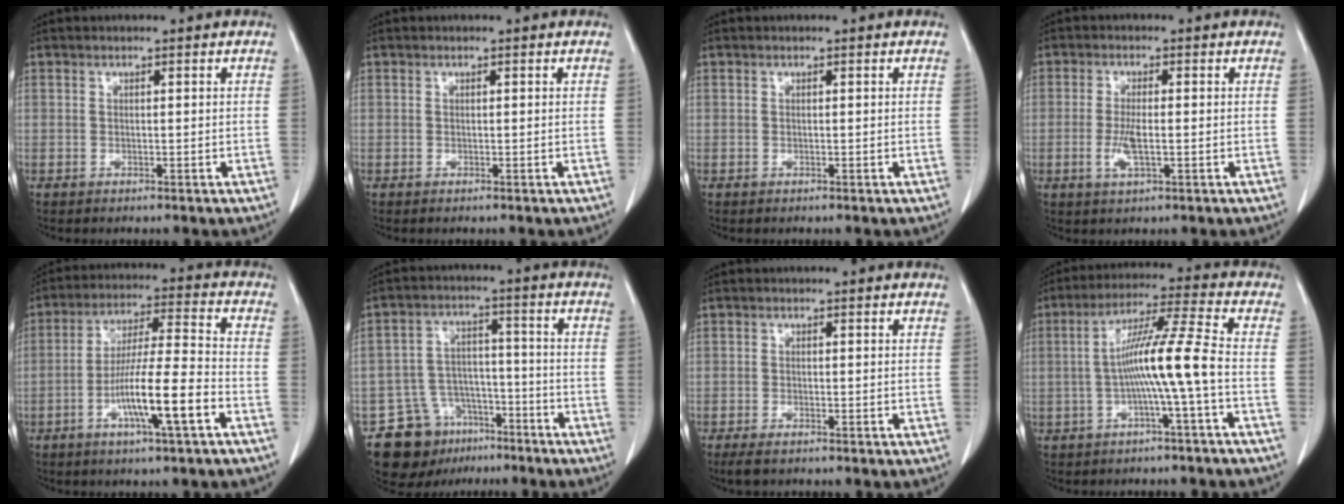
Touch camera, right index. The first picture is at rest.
{"total": 0.0}
{"total": 0.0}
{"total": 4.0, "force": [-0.9, 0.8, 3.9], "torque": [-0.085, -0.006, -0.014]}
{"total": 11.9, "force": [-4.8, 0.2, 10.9], "torque": [-0.200, -0.001, -0.087]}
{"total": 11.0, "force": [-7.4, 7.5, 3.3], "torque": [-0.056, 0.038, -0.113]}
{"total": 2.3, "force": [-1.8, 0.6, 1.3], "torque": [-0.026, -0.006, -0.028]}
{"total": 9.4, "force": [-1.8, -1.4, 9.1], "torque": [-0.168, 0.019, -0.034]}